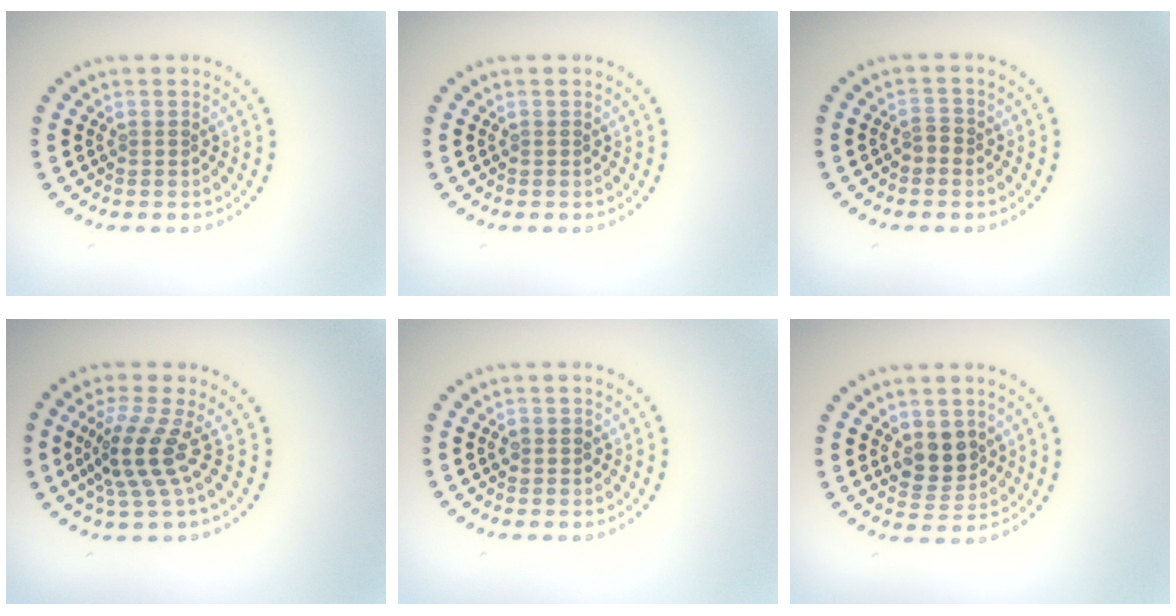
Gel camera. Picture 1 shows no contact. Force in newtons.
{"total": 0.0}
{"total": 1.2, "press": 1.1, "slide": 0.5}
{"total": 4.0, "press": 2.8, "slide": 2.8}
{"total": 1.1, "press": 1.0, "slide": 0.4}
{"total": 3.4, "press": 3.3, "slide": 0.9}